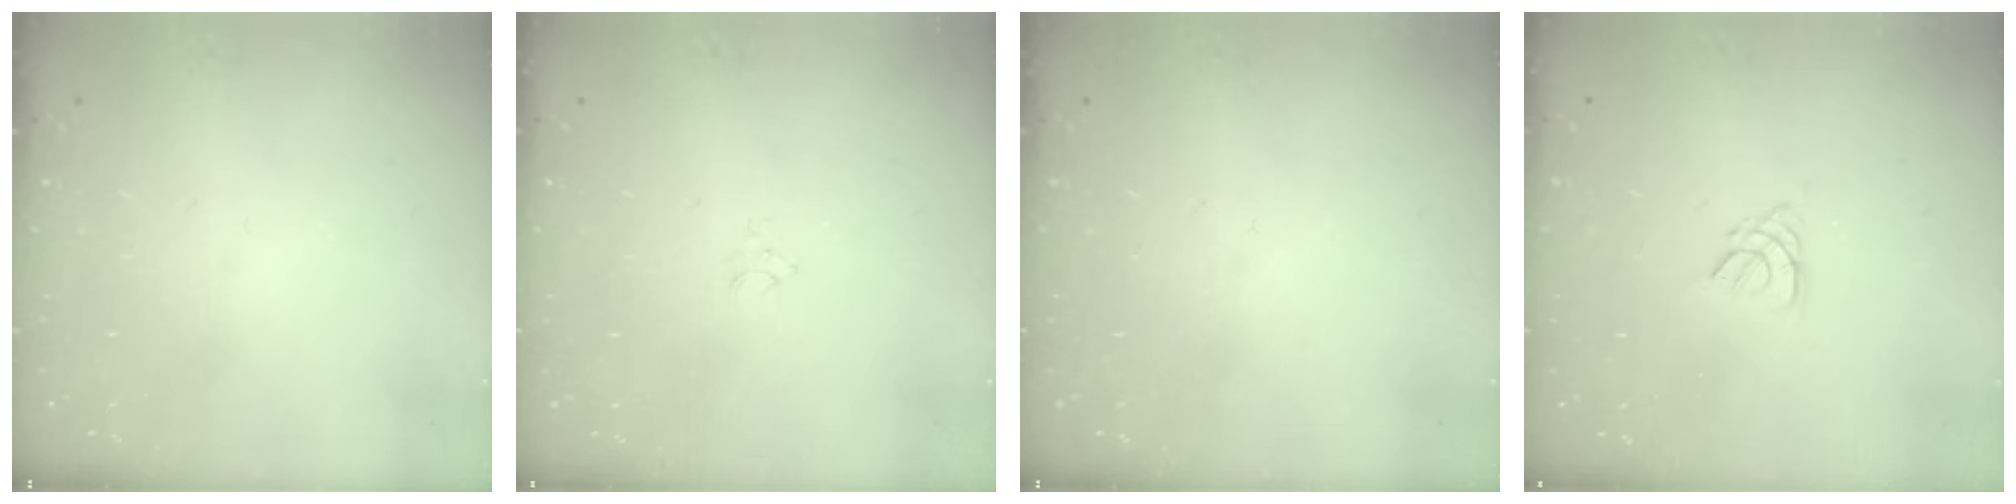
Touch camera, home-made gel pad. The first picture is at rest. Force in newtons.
{"total": 2.9, "press": 2.9, "slide": 0.3}
{"total": 0.0}
{"total": 2.7, "press": 2.7, "slide": 0.5}